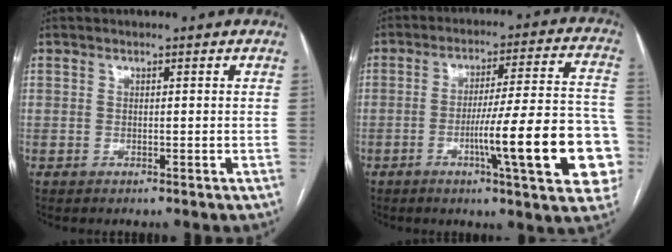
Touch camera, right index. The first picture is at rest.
{"total": 18.6, "force": [-5.5, 1.6, 17.6], "torque": [-0.184, 0.020, -0.069]}